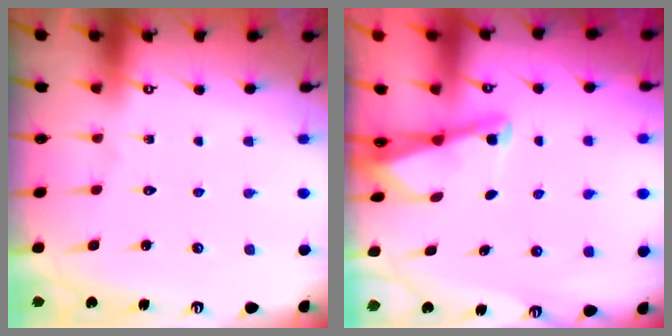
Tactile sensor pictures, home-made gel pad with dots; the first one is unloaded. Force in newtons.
{"total": 2.1, "press": 2.1, "slide": 0.3}